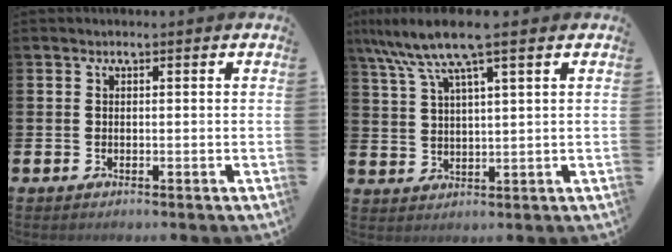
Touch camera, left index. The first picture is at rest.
{"total": 8.2, "force": [6.1, 0.7, 5.4], "torque": [-0.123, -0.013, 0.108]}